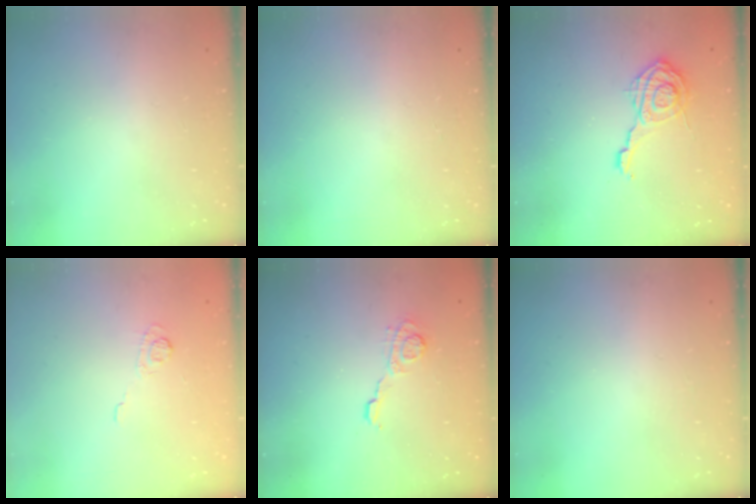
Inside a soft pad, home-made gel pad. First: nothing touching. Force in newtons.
{"total": 0.0}
{"total": 11.2, "press": 11.2, "slide": 1.3}
{"total": 3.6, "press": 3.3, "slide": 1.5}
{"total": 5.8, "press": 5.7, "slide": 0.8}
{"total": 0.0}